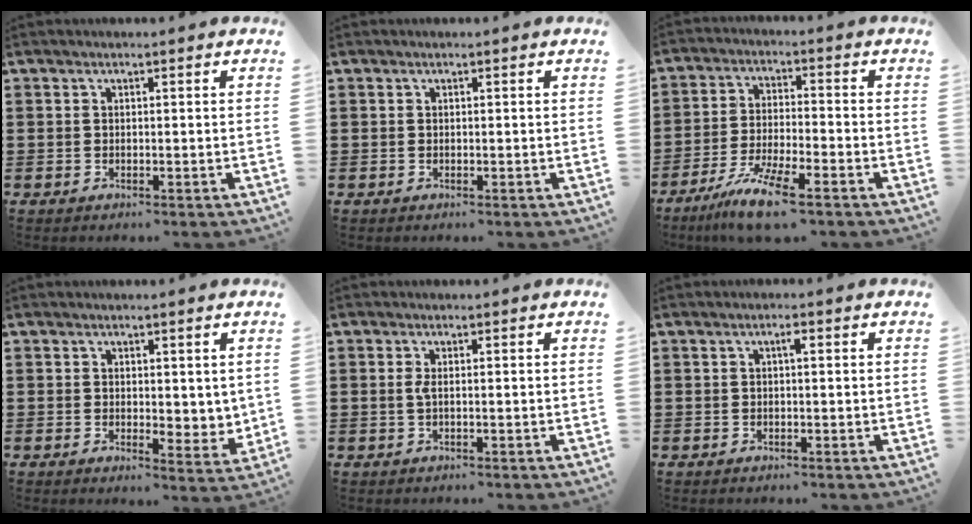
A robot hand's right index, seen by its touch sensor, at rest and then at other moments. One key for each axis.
{"total": 0.0}
{"total": 8.8, "fx": -6.2, "fy": 0.5, "fz": 6.1, "tx": -0.138, "ty": -0.017, "tz": -0.122}
{"total": 2.9, "fx": 1.8, "fy": 1.9, "fz": 1.3, "tx": -0.015, "ty": 0.000, "tz": 0.030}
{"total": 1.3, "fx": -0.1, "fy": 0.2, "fz": 1.3, "tx": -0.026, "ty": -0.001, "tz": -0.002}
{"total": 1.3, "fx": 0.3, "fy": 0.3, "fz": 1.2, "tx": -0.024, "ty": 0.005, "tz": 0.004}